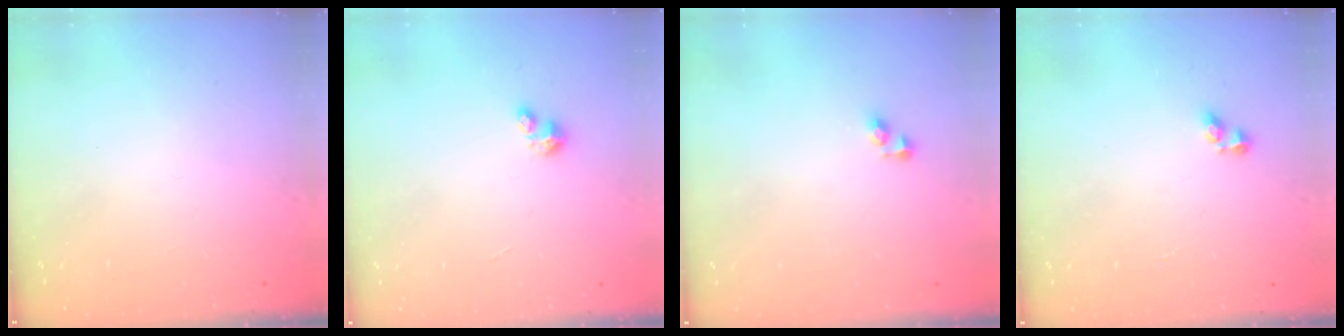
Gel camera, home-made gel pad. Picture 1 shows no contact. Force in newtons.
{"total": 2.5, "press": 2.5, "slide": 0.3}
{"total": 3.7, "press": 3.7, "slide": 0.1}
{"total": 3.8, "press": 3.8, "slide": 0.6}